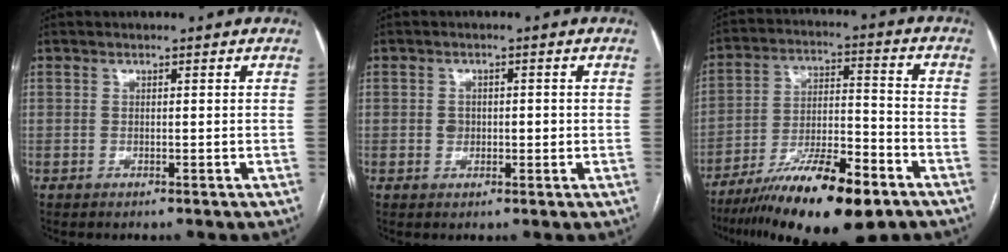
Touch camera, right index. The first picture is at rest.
{"total": 2.2, "force": [-0.1, 1.7, 1.3], "torque": [-0.022, 0.011, 0.003]}
{"total": 17.7, "force": [-11.7, 3.5, 12.8], "torque": [-0.209, -0.014, -0.199]}